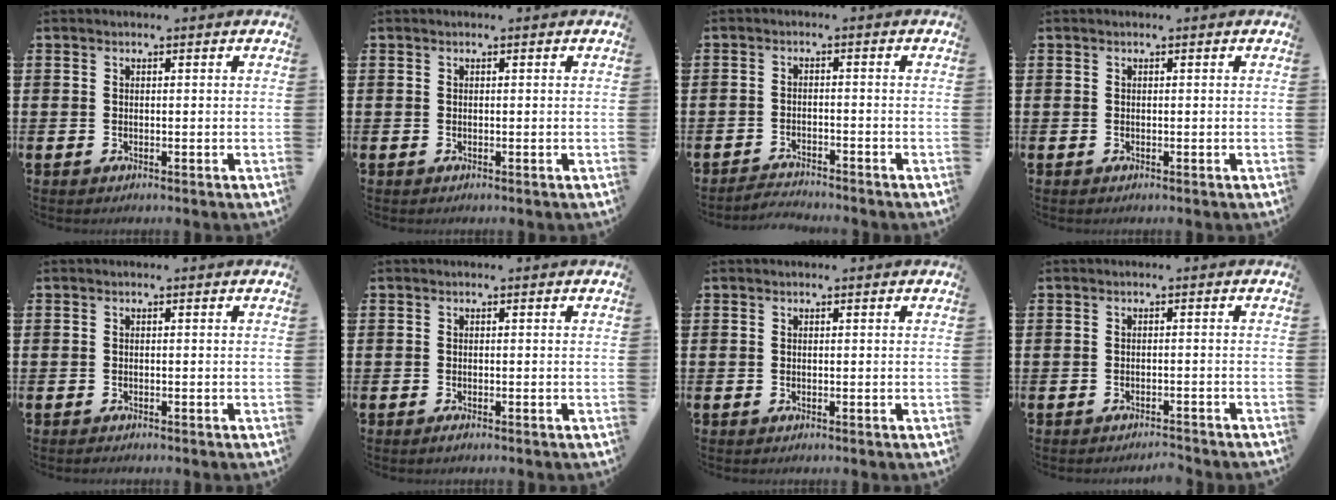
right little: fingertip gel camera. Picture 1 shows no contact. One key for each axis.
{"total": 0.0}
{"total": 2.1, "fx": -2.1, "fy": -0.1, "fz": -0.2, "tx": -0.003, "ty": 0.003, "tz": -0.047}
{"total": 0.0}
{"total": 0.0}
{"total": 0.5, "fx": -0.3, "fy": 0.1, "fz": 0.4, "tx": 0.000, "ty": -0.006, "tz": -0.007}
{"total": 0.0}
{"total": 1.3, "fx": -1.3, "fy": -0.1, "fz": 0.1, "tx": -0.004, "ty": 0.003, "tz": -0.026}